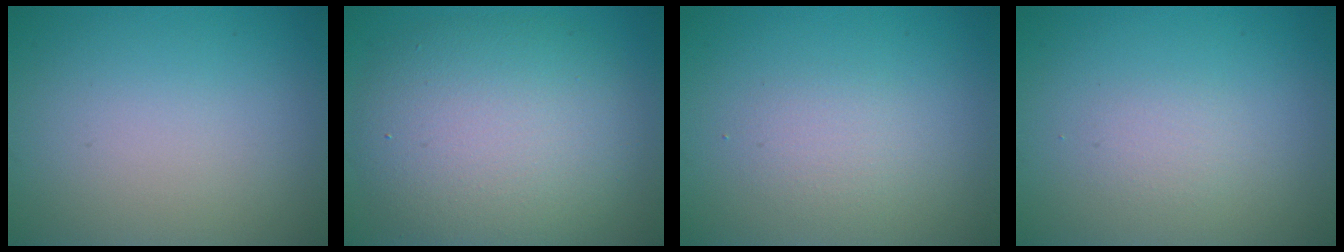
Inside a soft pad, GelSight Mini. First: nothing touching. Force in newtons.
{"total": 8.8, "press": 8.8, "slide": 0.5}
{"total": 1.5, "press": 1.5, "slide": 0.1}
{"total": 1.0, "press": 1.0, "slide": 0.0}